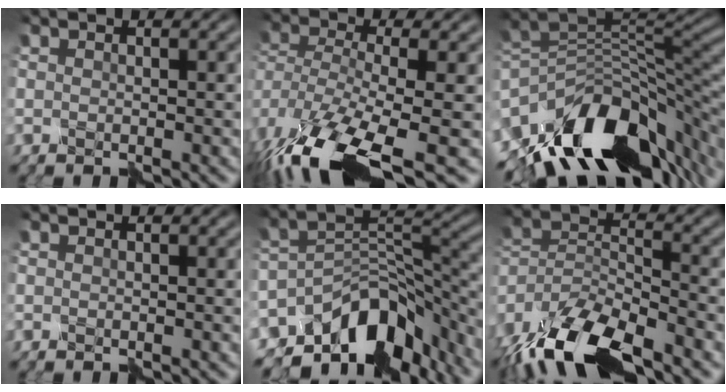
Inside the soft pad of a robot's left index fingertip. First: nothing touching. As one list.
[{"total": 13.1, "force": [-7.3, 5.4, 9.4], "torque": [-0.232, -0.031, -0.096]}, {"total": 13.3, "force": [-6.9, 7.5, 8.6], "torque": [-0.144, 0.013, -0.118]}, {"total": 0.0}, {"total": 10.7, "force": [-7.5, 5.2, 5.6], "torque": [-0.073, 0.007, -0.128]}, {"total": 12.3, "force": [-9.3, 4.0, 7.1], "torque": [-0.144, -0.010, -0.167]}]